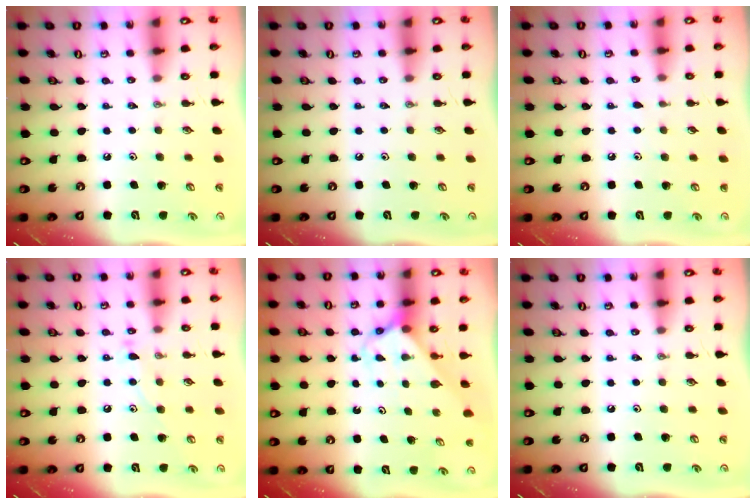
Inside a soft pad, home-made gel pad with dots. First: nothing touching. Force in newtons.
{"total": 0.0}
{"total": 2.2, "press": 2.2, "slide": 0.3}
{"total": 8.9, "press": 8.8, "slide": 0.7}
{"total": 2.6, "press": 2.6, "slide": 0.1}
{"total": 0.0}